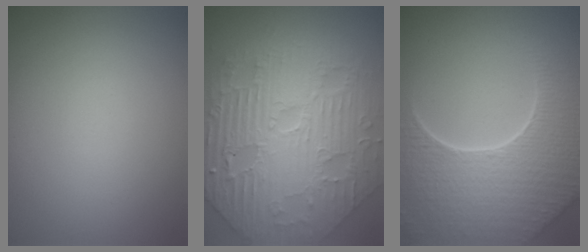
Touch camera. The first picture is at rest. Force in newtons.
{"total": 9.4, "press": 7.1, "slide": 6.3}
{"total": 9.0, "press": 6.3, "slide": 6.5}